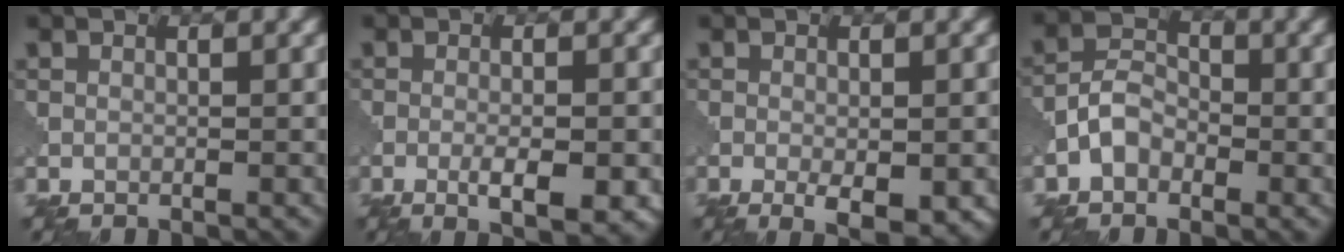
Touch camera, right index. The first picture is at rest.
{"total": 4.0, "force": [-1.4, 1.0, 3.6], "torque": [-0.063, -0.006, -0.022]}
{"total": 3.5, "force": [-1.3, 1.1, 3.1], "torque": [-0.047, -0.007, -0.014]}
{"total": 3.0, "force": [-1.4, 2.1, 1.7], "torque": [-0.028, 0.013, -0.034]}